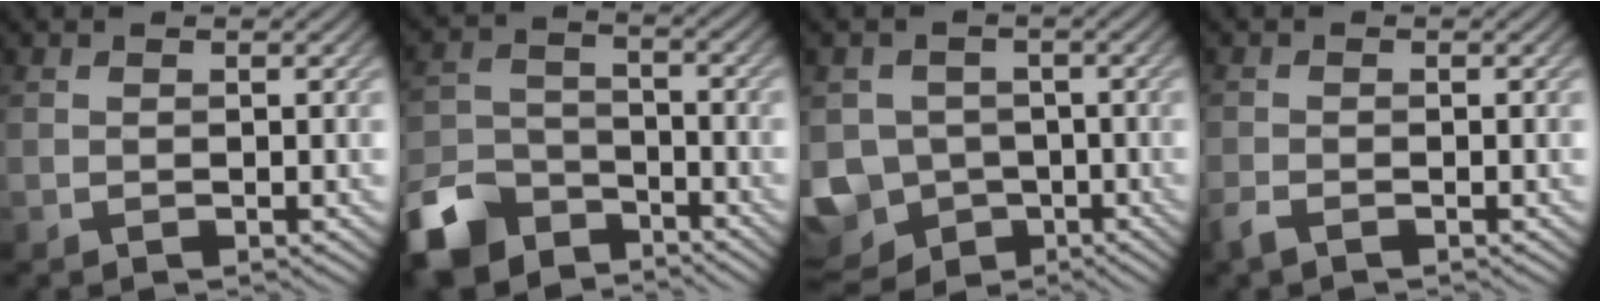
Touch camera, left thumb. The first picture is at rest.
{"total": 9.8, "force": [-7.7, 4.7, 3.8], "torque": [-0.090, -0.010, -0.156]}
{"total": 9.3, "force": [-4.2, 7.8, 3.0], "torque": [-0.087, -0.030, -0.070]}
{"total": 1.6, "force": [-1.2, 0.4, 0.9], "torque": [-0.026, -0.006, -0.028]}